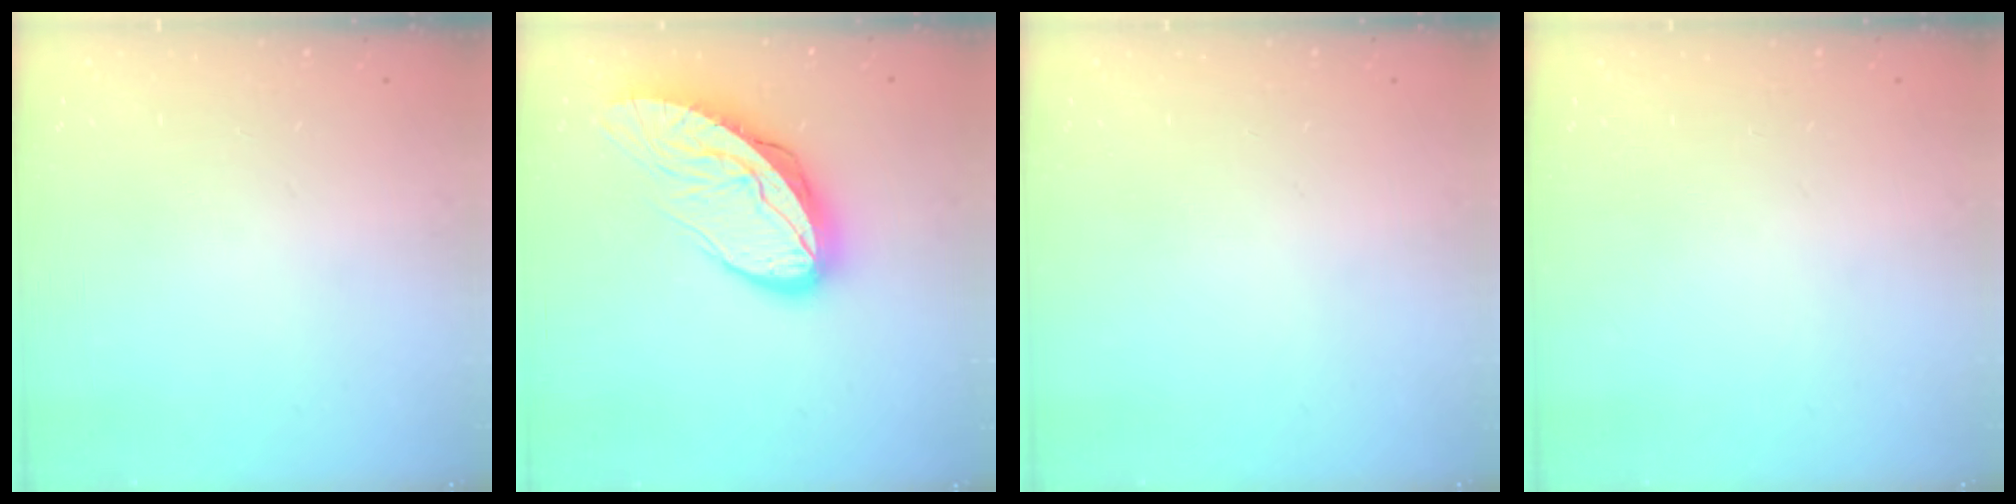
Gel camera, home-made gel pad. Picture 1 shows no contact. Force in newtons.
{"total": 14.9, "press": 14.8, "slide": 1.5}
{"total": 0.0}
{"total": 0.0}